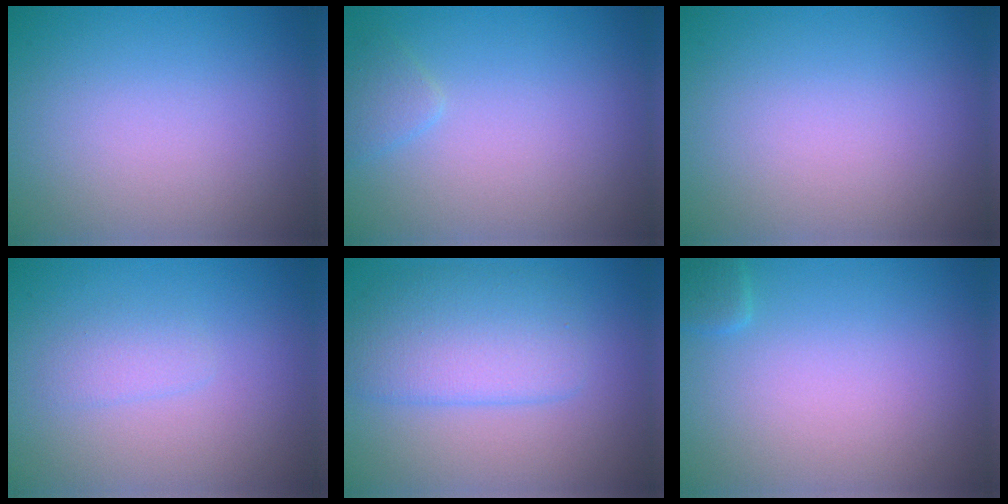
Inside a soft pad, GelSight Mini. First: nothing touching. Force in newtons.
{"total": 1.2, "press": 1.2, "slide": 0.1}
{"total": 0.0}
{"total": 1.2, "press": 1.2, "slide": 0.0}
{"total": 4.8, "press": 4.8, "slide": 0.1}
{"total": 1.0, "press": 1.0, "slide": 0.1}